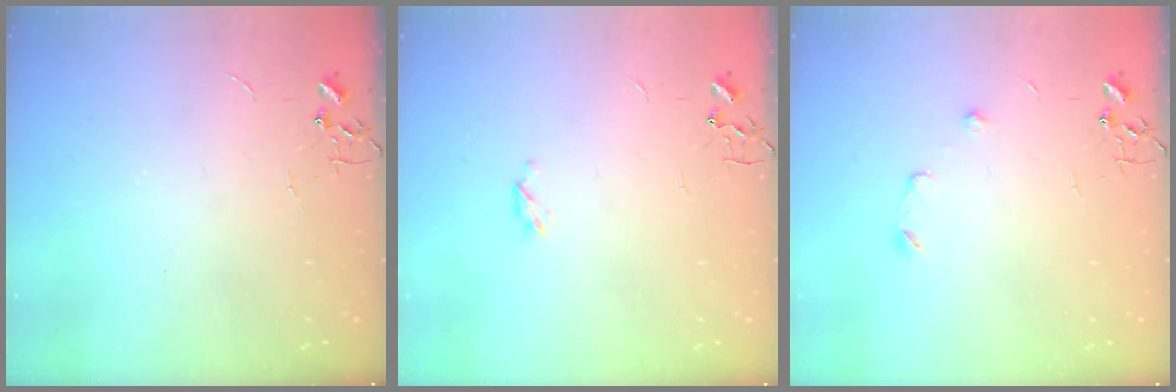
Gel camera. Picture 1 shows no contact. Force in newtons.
{"total": 3.9, "press": 3.9, "slide": 0.7}
{"total": 4.8, "press": 4.8, "slide": 0.7}